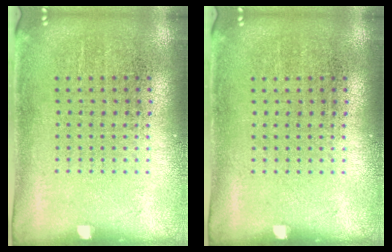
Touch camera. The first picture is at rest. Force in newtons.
{"total": 0.0}